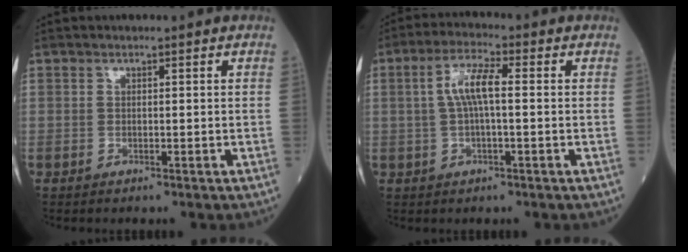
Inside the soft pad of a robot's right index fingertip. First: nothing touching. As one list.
[{"total": 5.7, "force": [0.6, 1.2, 5.6], "torque": [-0.116, 0.015, 0.009]}]